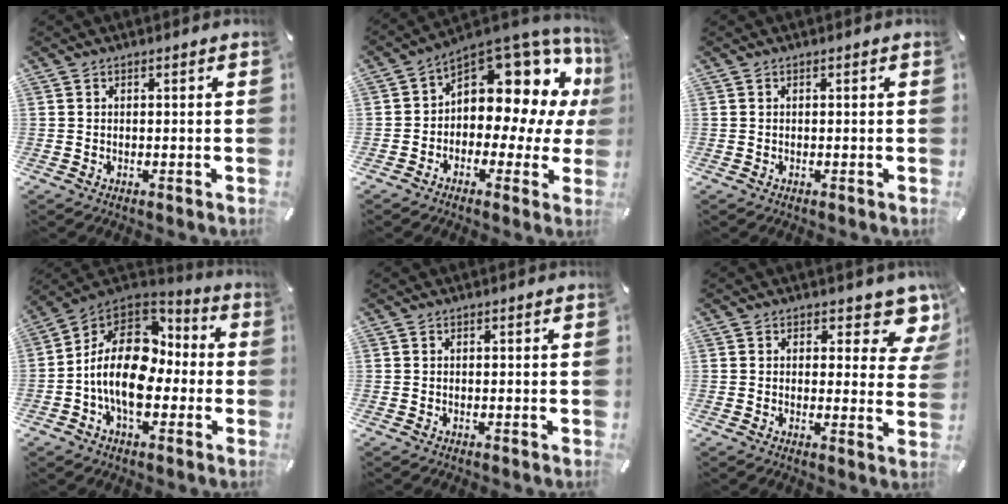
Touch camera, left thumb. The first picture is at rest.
{"total": 12.0, "force": [6.3, 7.3, 7.2], "torque": [-0.088, -0.078, 0.103]}
{"total": 0.0}
{"total": 17.8, "force": [-2.2, 12.2, 12.8], "torque": [-0.259, 0.010, -0.038]}
{"total": 0.0}
{"total": 7.8, "force": [4.9, 4.0, 4.6], "torque": [-0.039, -0.038, 0.080]}